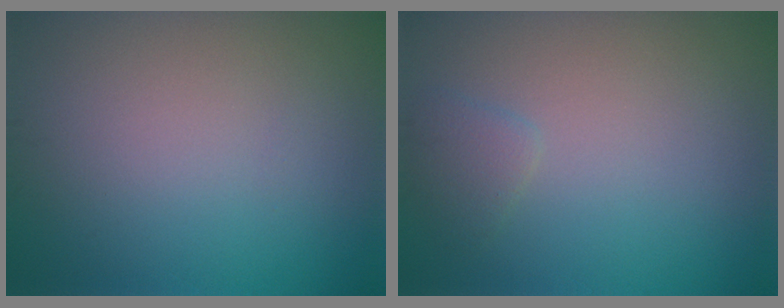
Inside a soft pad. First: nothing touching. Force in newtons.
{"total": 1.2, "press": 1.2, "slide": 0.1}